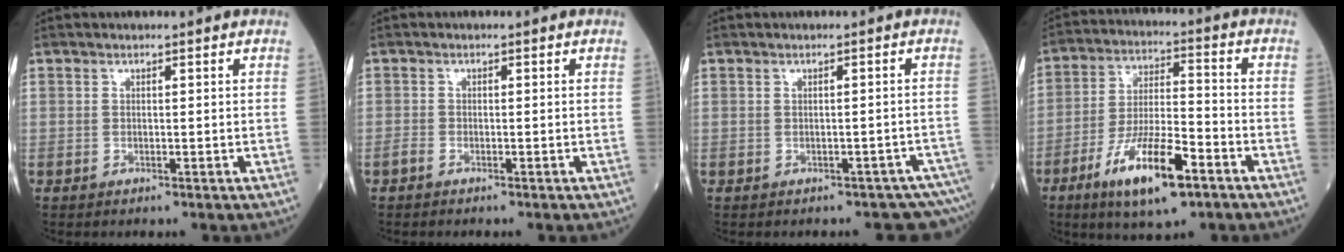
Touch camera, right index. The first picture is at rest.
{"total": 1.7, "force": [-1.1, 0.9, 0.9], "torque": [-0.032, -0.002, -0.019]}
{"total": 5.7, "force": [-4.1, 2.6, 2.9], "torque": [-0.035, 0.030, -0.049]}
{"total": 14.2, "force": [-7.7, 3.3, 11.5], "torque": [-0.221, -0.014, -0.133]}